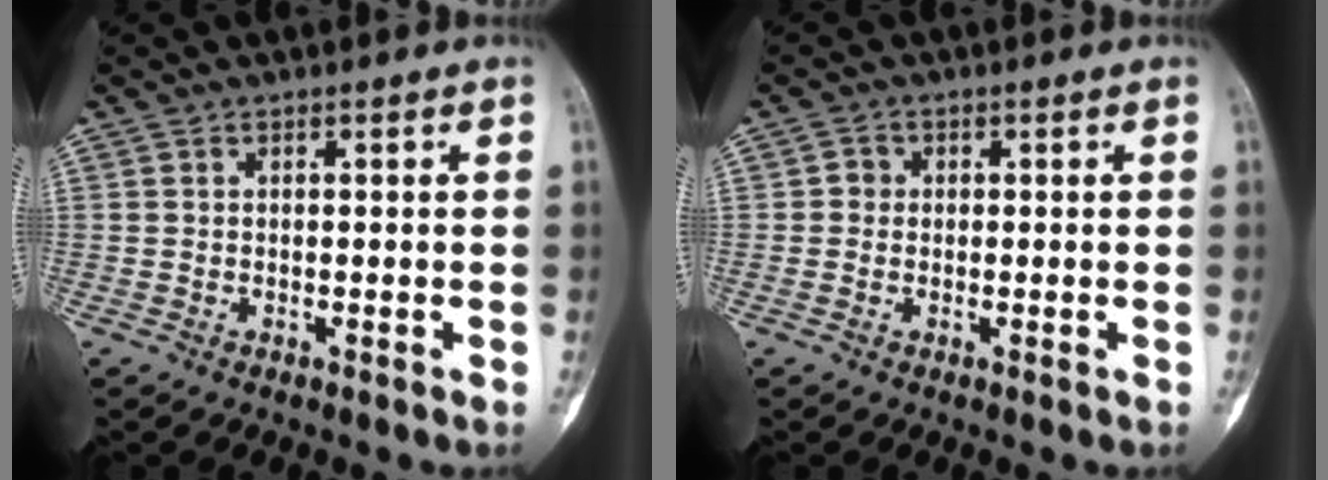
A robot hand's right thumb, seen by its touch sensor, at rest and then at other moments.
{"total": 1.5, "force": [0.0, 1.5, 0.5], "torque": [0.001, 0.005, -0.004]}